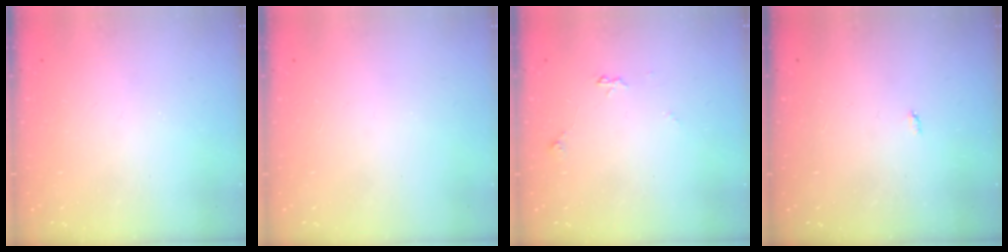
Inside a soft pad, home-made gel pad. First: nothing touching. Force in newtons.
{"total": 0.0}
{"total": 5.2, "press": 5.1, "slide": 0.7}
{"total": 2.1, "press": 2.1, "slide": 0.4}